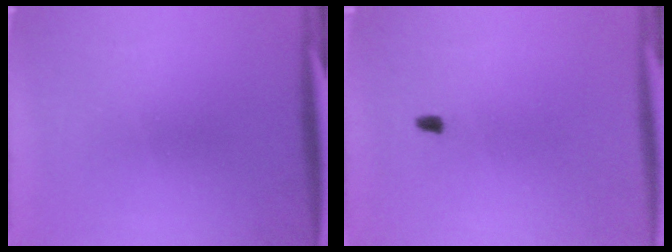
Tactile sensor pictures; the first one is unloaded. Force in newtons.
{"total": 0.9}